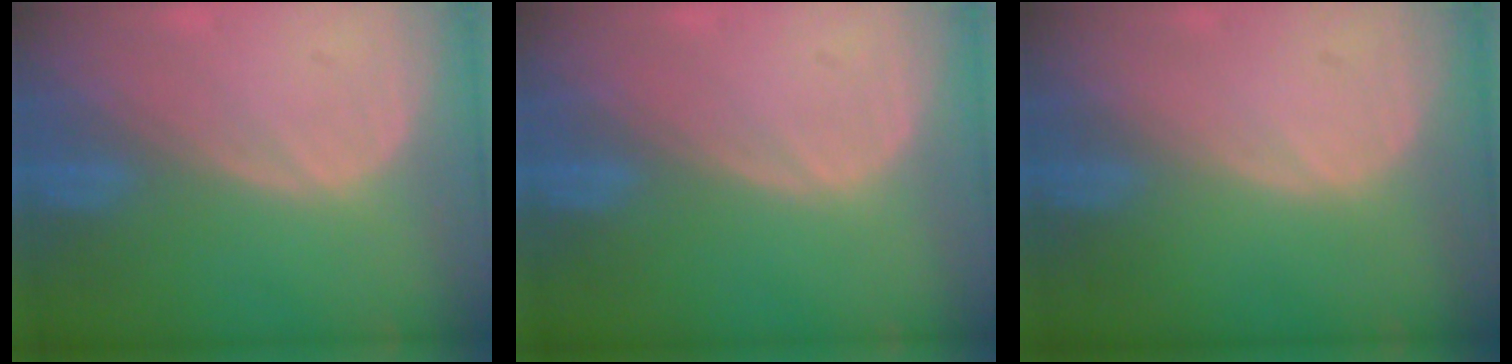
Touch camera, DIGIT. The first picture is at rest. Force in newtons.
{"total": 0.0}
{"total": 0.0}